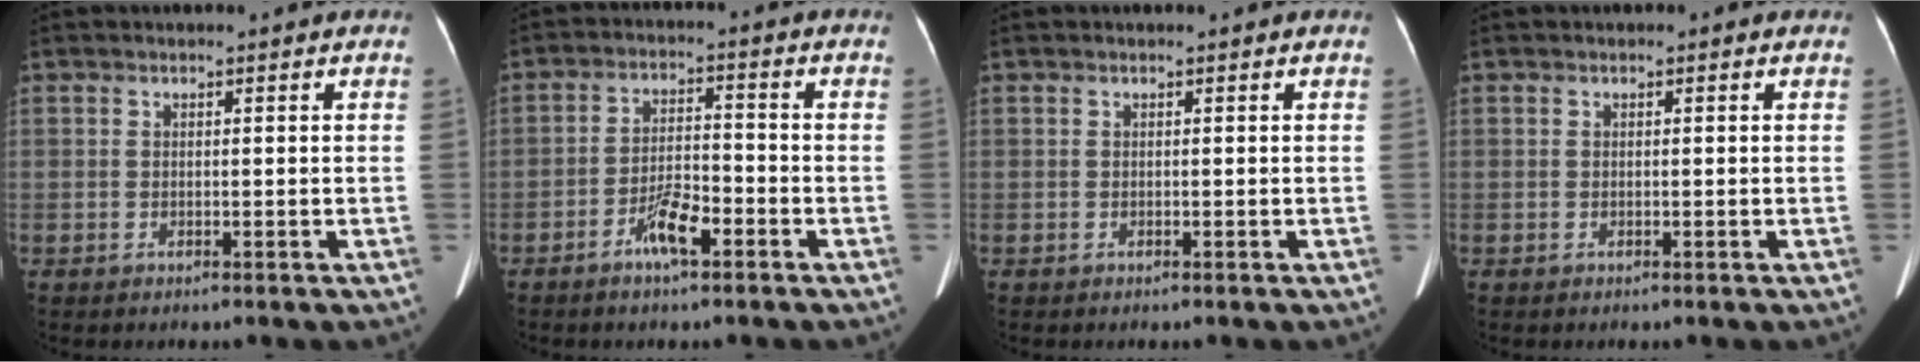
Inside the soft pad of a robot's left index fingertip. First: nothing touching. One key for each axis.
{"total": 5.4, "fx": -3.4, "fy": 1.2, "fz": 4.0, "tx": -0.082, "ty": 0.001, "tz": -0.060}
{"total": 0.0}
{"total": 0.0}